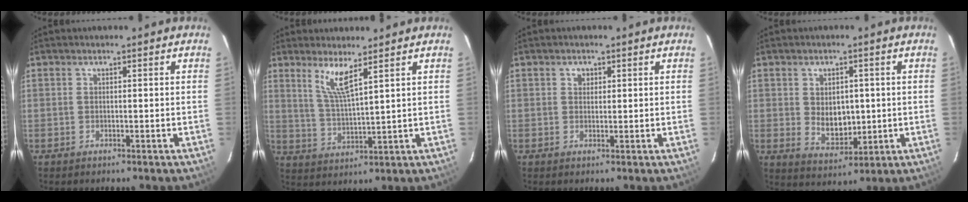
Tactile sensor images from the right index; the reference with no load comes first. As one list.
[{"total": 6.1, "force": [3.9, 0.2, 4.6], "torque": [-0.093, -0.010, 0.081]}, {"total": 1.6, "force": [0.6, 1.4, 0.5], "torque": [-0.006, 0.006, 0.010]}, {"total": 6.9, "force": [0.2, 4.9, 4.9], "torque": [-0.082, -0.008, 0.020]}]